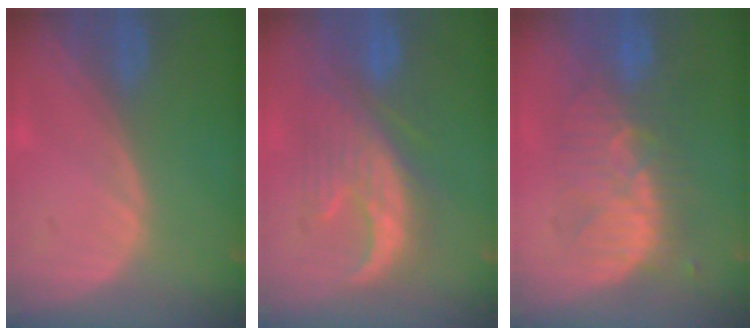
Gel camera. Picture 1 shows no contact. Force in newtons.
{"total": 9.1, "press": 9.1, "slide": 0.5}
{"total": 8.7, "press": 8.7, "slide": 0.8}